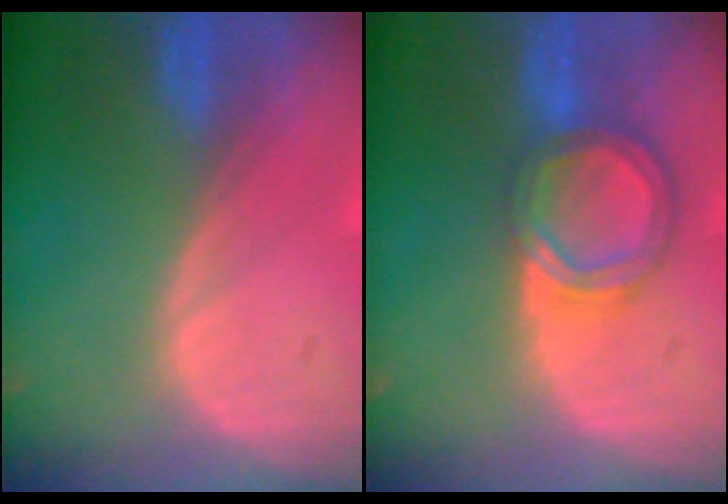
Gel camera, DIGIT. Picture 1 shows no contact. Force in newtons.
{"total": 6.3, "press": 5.9, "slide": 2.3}